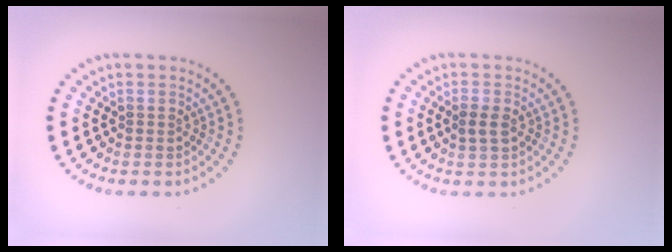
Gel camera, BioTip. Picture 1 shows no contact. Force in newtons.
{"total": 1.6, "press": 1.6, "slide": 0.2}